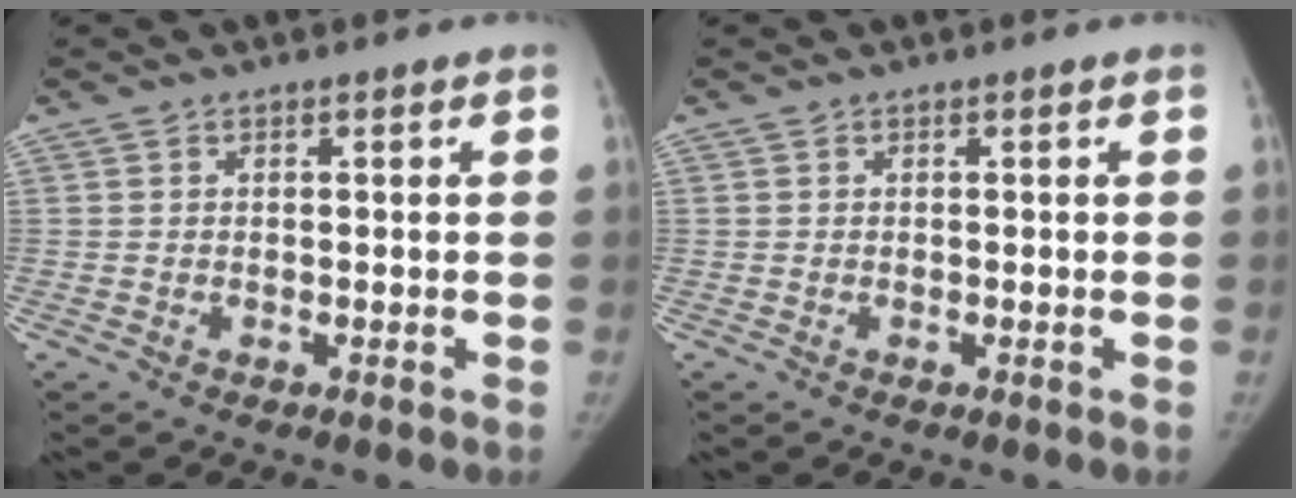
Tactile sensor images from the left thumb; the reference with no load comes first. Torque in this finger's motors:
{"motor_torque": [-0.02, 0.02, 0.18, -0.18, 0.00]}